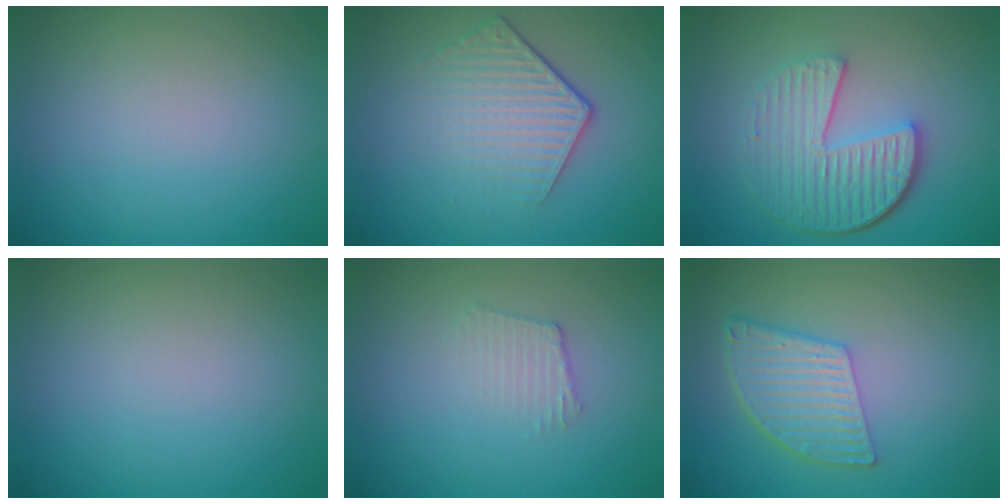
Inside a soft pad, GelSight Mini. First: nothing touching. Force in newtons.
{"total": 4.4, "press": 3.1, "slide": 3.1}
{"total": 6.2, "press": 4.4, "slide": 4.3}
{"total": 0.0}
{"total": 1.7, "press": 1.7, "slide": 0.2}
{"total": 5.3, "press": 3.9, "slide": 3.6}